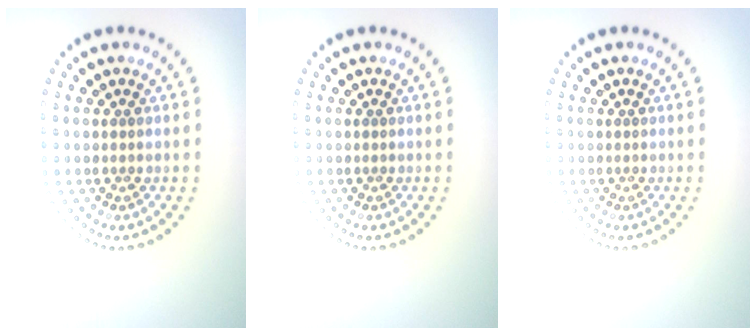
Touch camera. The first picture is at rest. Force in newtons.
{"total": 0.0}
{"total": 0.0}